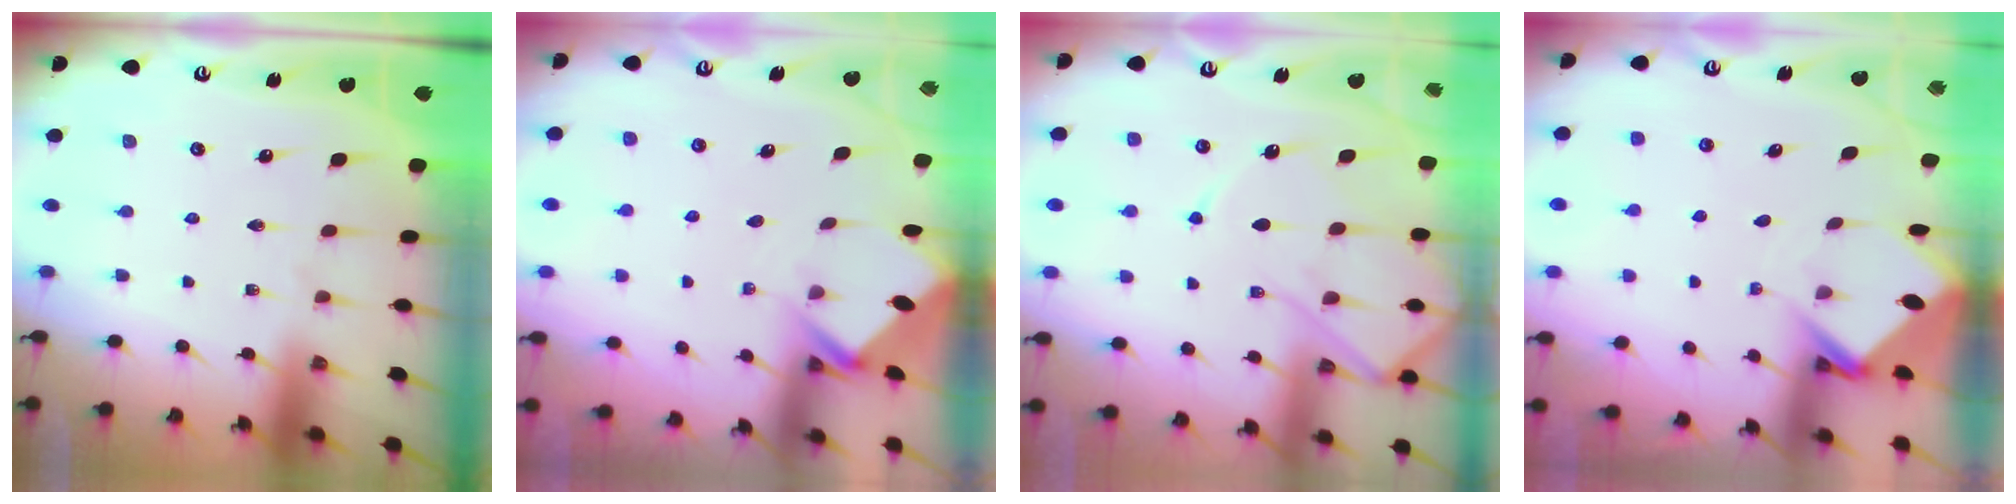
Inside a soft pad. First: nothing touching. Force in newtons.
{"total": 2.7, "press": 2.7, "slide": 0.2}
{"total": 11.0, "press": 10.9, "slide": 1.2}
{"total": 3.5, "press": 3.5, "slide": 0.2}